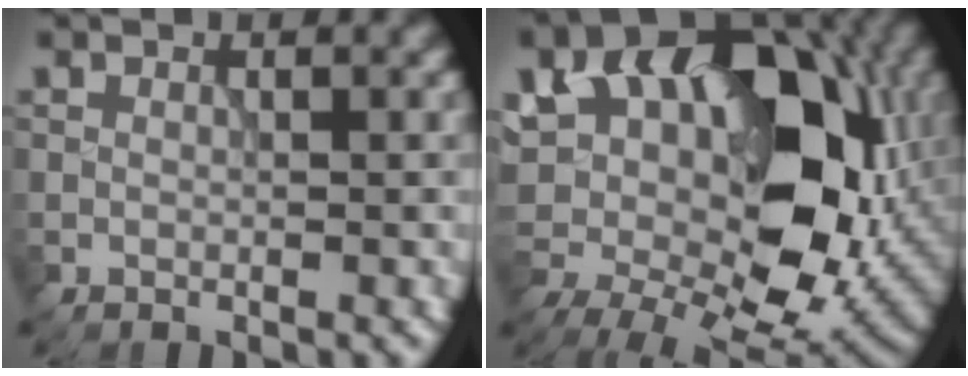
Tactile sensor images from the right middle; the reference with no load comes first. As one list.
[{"total": 18.3, "force": [3.5, 11.9, 13.4], "torque": [-0.225, 0.003, 0.069]}]